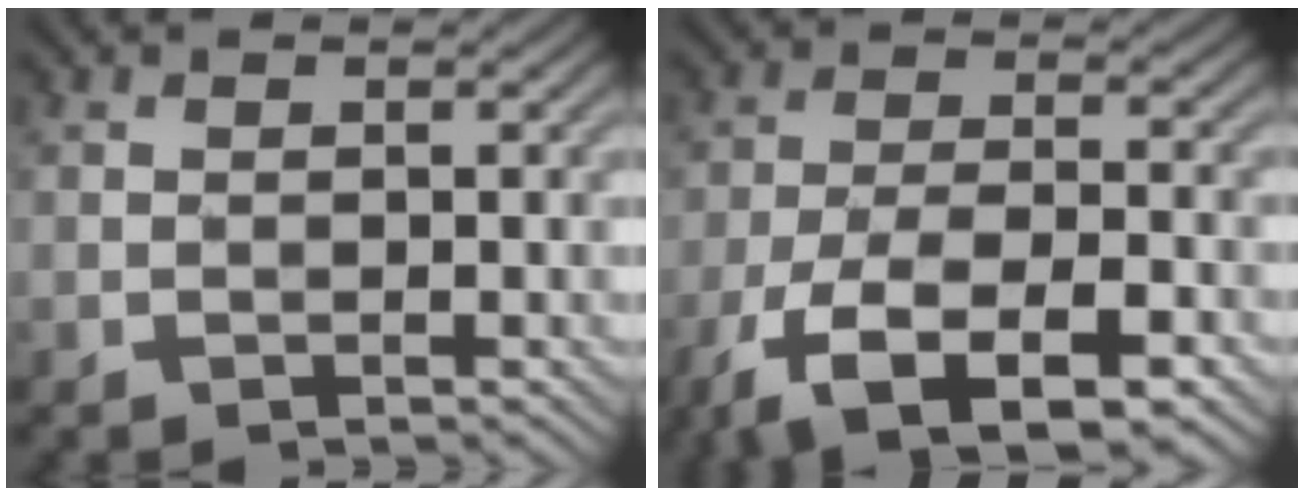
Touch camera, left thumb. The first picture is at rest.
{"total": 10.4, "force": [-6.3, 3.8, 7.4], "torque": [-0.142, -0.005, -0.118]}